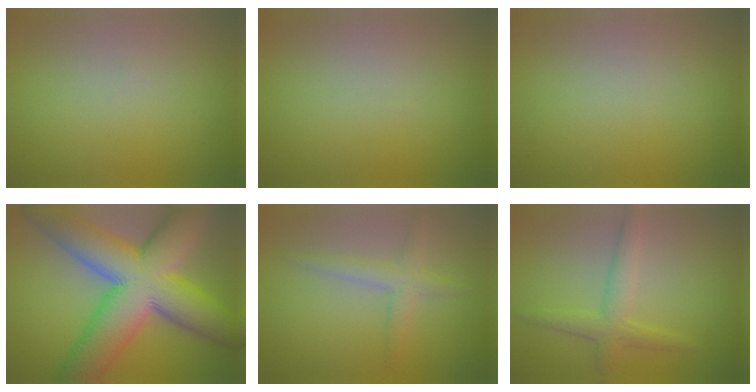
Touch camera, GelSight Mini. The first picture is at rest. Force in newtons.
{"total": 0.0}
{"total": 0.0}
{"total": 16.1, "press": 16.0, "slide": 0.6}
{"total": 2.4, "press": 2.4, "slide": 0.1}
{"total": 2.7, "press": 2.7, "slide": 0.2}